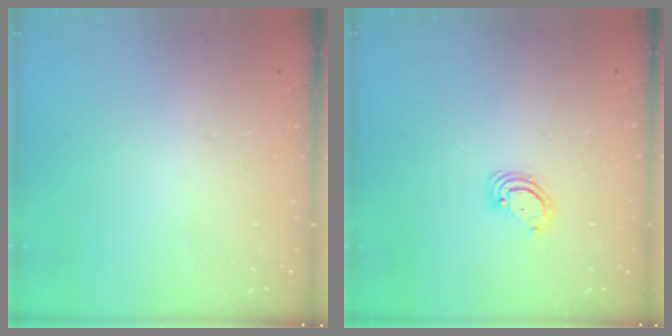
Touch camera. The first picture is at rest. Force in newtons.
{"total": 2.9, "press": 2.9, "slide": 0.2}